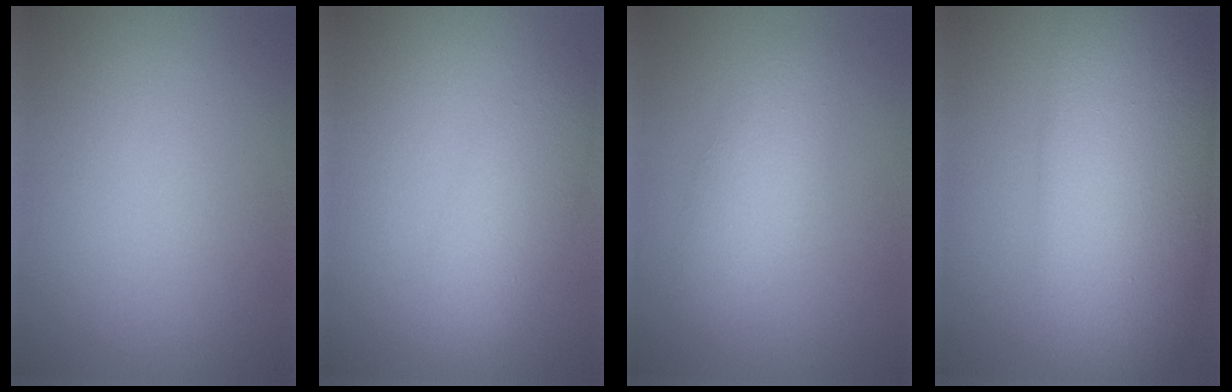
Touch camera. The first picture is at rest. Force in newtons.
{"total": 2.9, "press": 2.9, "slide": 0.0}
{"total": 2.8, "press": 2.8, "slide": 0.0}
{"total": 12.4, "press": 12.4, "slide": 0.2}